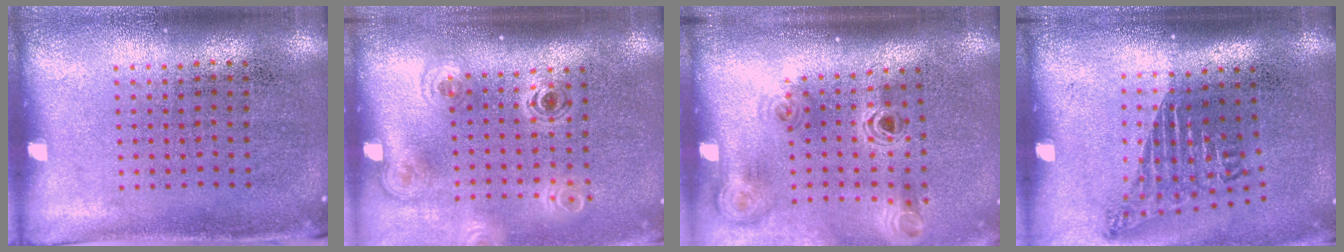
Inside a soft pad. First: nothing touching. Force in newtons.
{"total": 1.8, "press": 1.2, "slide": 1.3}
{"total": 1.4, "press": 1.2, "slide": 0.8}
{"total": 1.7, "press": 1.1, "slide": 1.3}